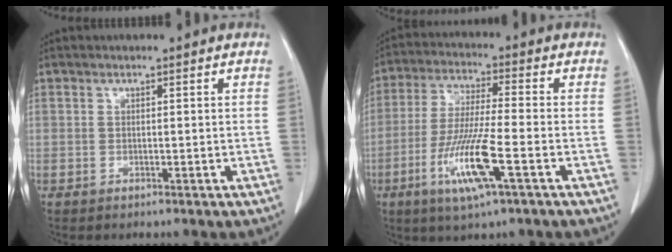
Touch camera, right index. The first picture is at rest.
{"total": 11.5, "force": [-4.5, 0.5, 10.5], "torque": [-0.212, -0.019, -0.085]}